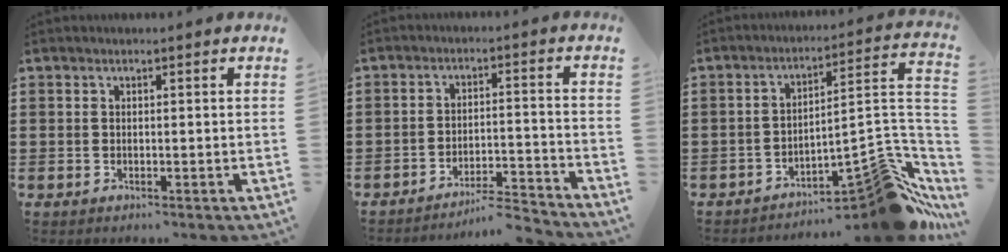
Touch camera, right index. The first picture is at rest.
{"total": 5.0, "force": [-4.8, 0.1, 1.4], "torque": [-0.027, -0.005, -0.098]}
{"total": 11.0, "force": [-8.1, 3.8, 6.4], "torque": [-0.067, 0.013, -0.146]}